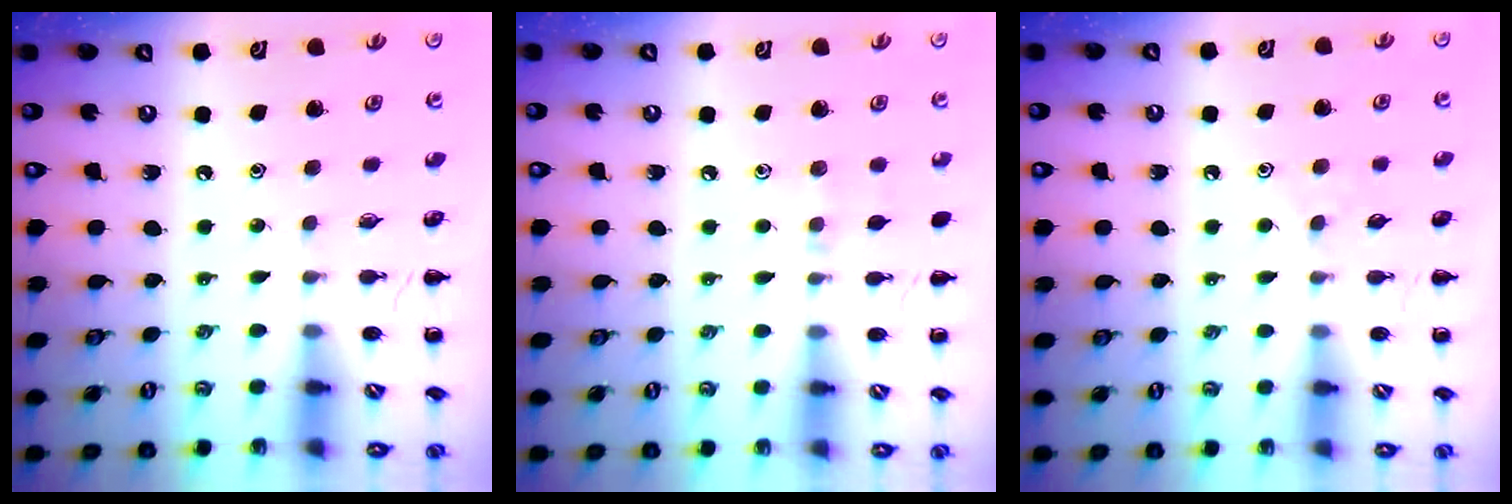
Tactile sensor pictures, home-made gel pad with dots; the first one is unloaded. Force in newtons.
{"total": 4.4, "press": 4.2, "slide": 1.5}
{"total": 3.6, "press": 3.3, "slide": 1.3}